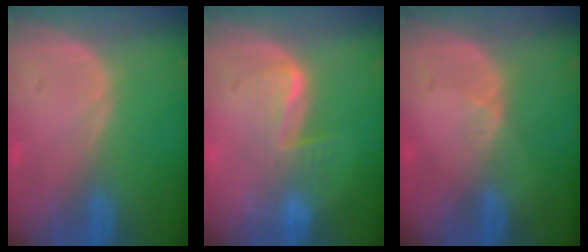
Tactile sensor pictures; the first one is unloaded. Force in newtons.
{"total": 4.5, "press": 4.5, "slide": 0.5}
{"total": 1.8, "press": 1.2, "slide": 1.3}